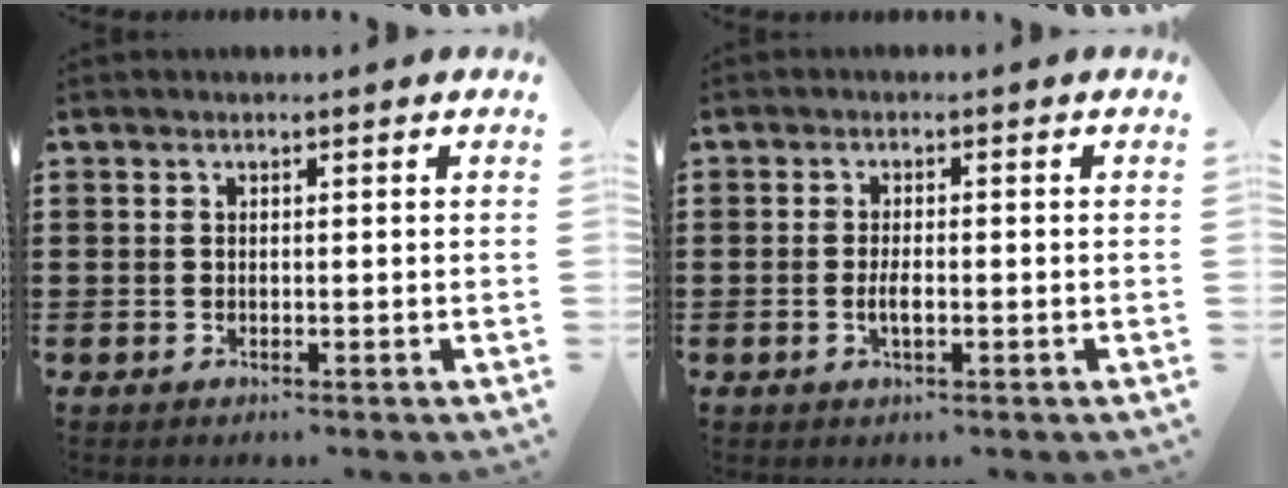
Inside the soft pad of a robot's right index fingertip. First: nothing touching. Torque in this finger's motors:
{"motor_torque": [1.42, 0.72, 0.09, 0.07]}